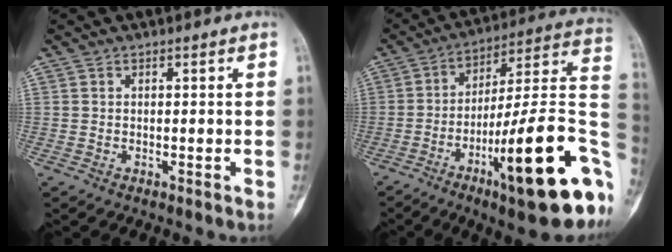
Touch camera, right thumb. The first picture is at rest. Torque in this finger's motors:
{"motor_torque": [3.17, 1.62, 1.79, -0.98, 0.55]}